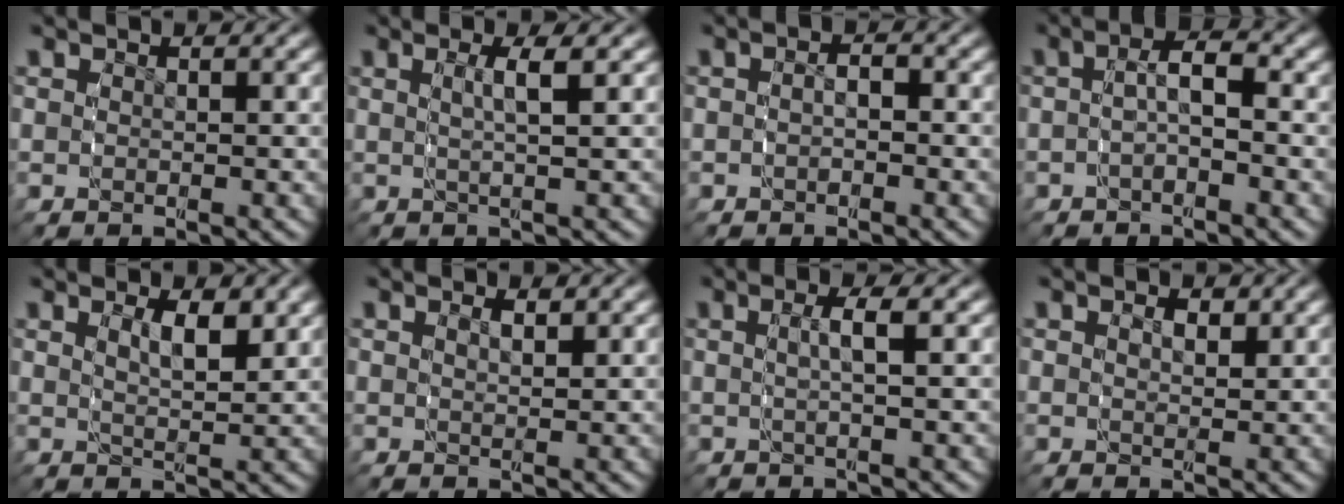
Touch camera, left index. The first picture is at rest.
{"total": 2.5, "force": [0.7, 0.3, 2.4], "torque": [-0.052, -0.001, 0.013]}
{"total": 1.6, "force": [-0.8, 1.0, 1.0], "torque": [-0.020, -0.004, -0.014]}
{"total": 2.7, "force": [-1.0, 1.1, 2.3], "torque": [-0.039, 0.006, -0.022]}
{"total": 2.8, "force": [0.9, 1.1, 2.4], "torque": [-0.043, -0.012, 0.021]}
{"total": 0.8, "force": [0.3, 0.2, 0.7], "torque": [-0.012, -0.005, 0.008]}
{"total": 2.6, "force": [0.3, 0.6, 2.5], "torque": [-0.047, 0.006, 0.002]}
{"total": 1.2, "force": [0.2, 0.7, 0.9], "torque": [-0.008, -0.004, 0.004]}